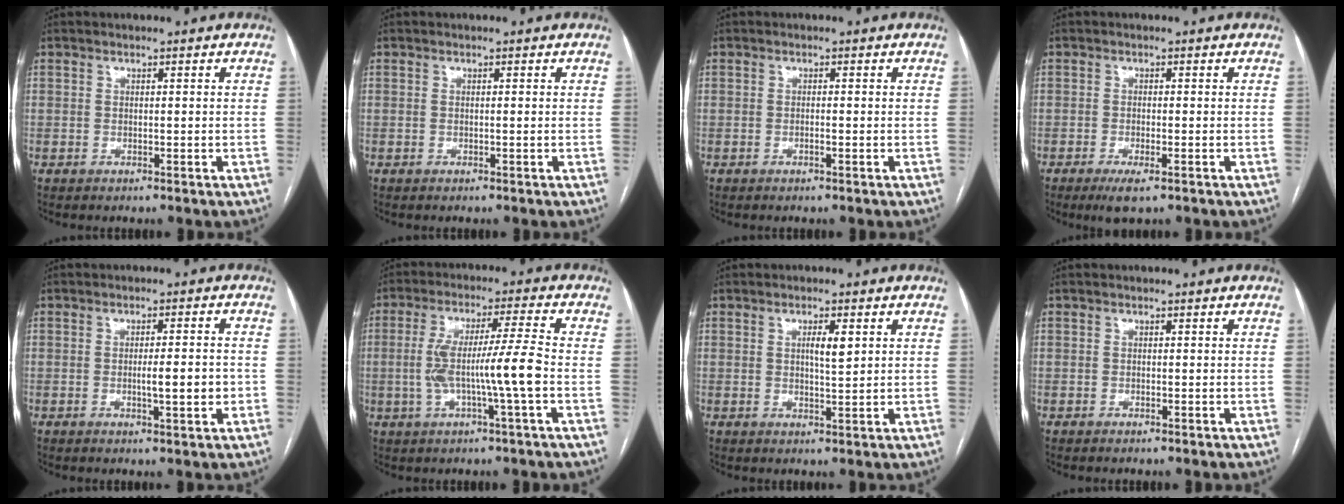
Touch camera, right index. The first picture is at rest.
{"total": 0.0}
{"total": 0.7, "force": [-0.3, 0.0, 0.7], "torque": [-0.013, 0.000, -0.004]}
{"total": 3.6, "force": [-2.1, 0.7, 2.8], "torque": [-0.051, -0.008, -0.034]}
{"total": 4.4, "force": [-0.9, 0.5, 4.3], "torque": [-0.067, -0.003, -0.011]}
{"total": 9.7, "force": [-1.7, -0.5, 9.6], "torque": [-0.186, 0.012, -0.031]}
{"total": 3.1, "force": [1.0, 0.5, 2.9], "torque": [-0.048, -0.002, 0.015]}
{"total": 0.0}